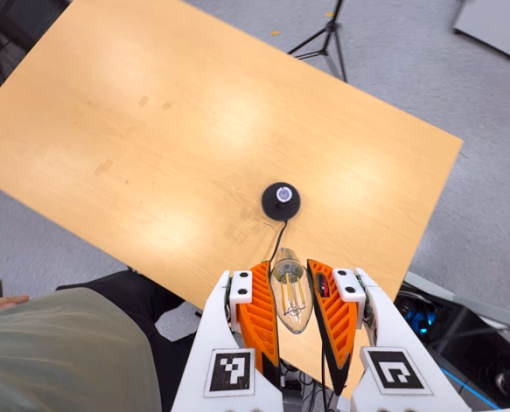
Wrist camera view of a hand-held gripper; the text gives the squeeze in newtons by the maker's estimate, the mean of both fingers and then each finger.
{"total": 19.8, "left": 21.7, "right": 17.9}